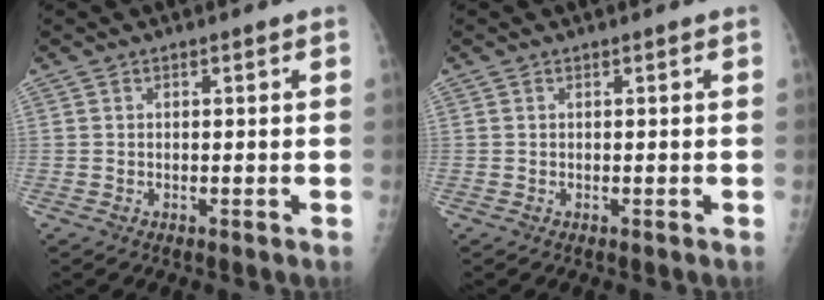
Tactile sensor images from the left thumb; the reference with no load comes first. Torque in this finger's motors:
{"motor_torque": [0.03, 0.04, 0.00, 0.00, 0.00]}